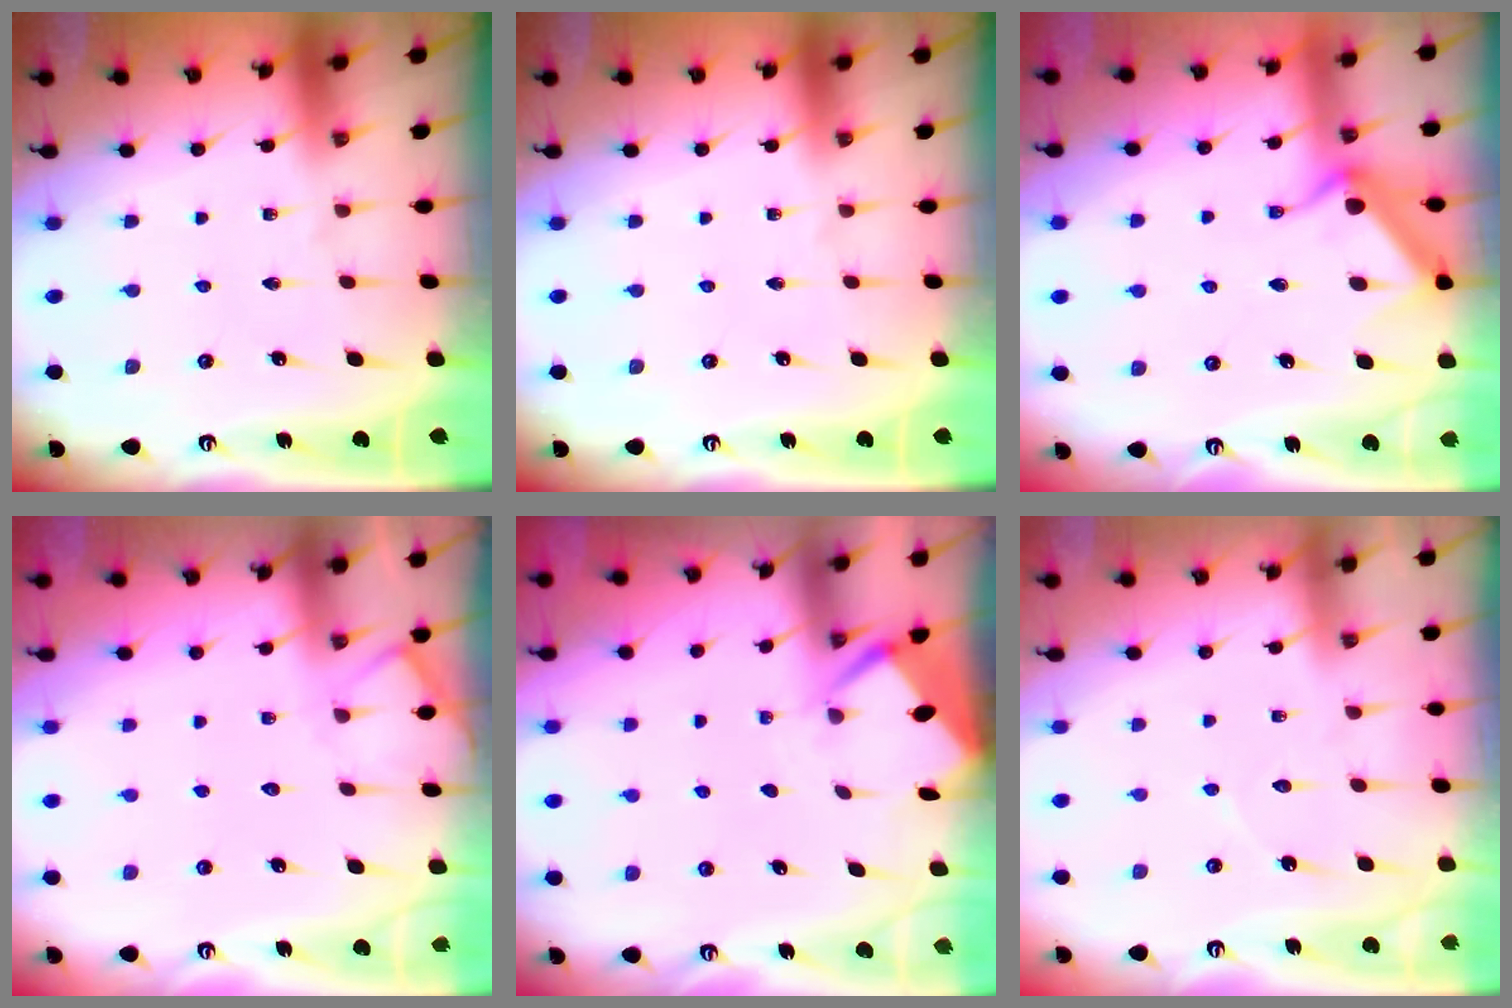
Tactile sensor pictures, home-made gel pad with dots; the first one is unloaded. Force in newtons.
{"total": 0.0}
{"total": 10.8, "press": 10.8, "slide": 0.3}
{"total": 4.7, "press": 4.7, "slide": 0.6}
{"total": 2.7, "press": 2.7, "slide": 0.4}
{"total": 5.4, "press": 5.4, "slide": 0.6}